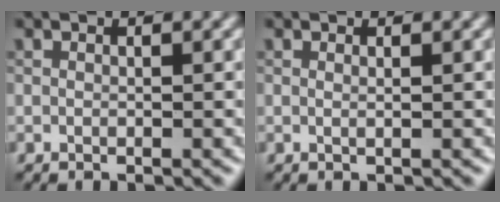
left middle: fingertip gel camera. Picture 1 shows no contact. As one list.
[{"total": 0.8, "force": [0.3, 0.4, 0.7], "torque": [-0.005, -0.001, -0.004]}]